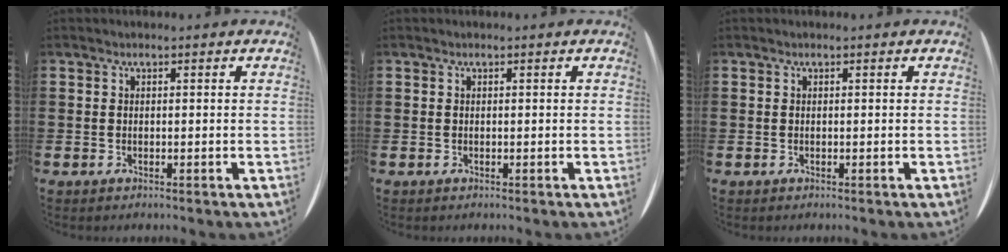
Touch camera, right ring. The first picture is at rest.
{"total": 0.0}
{"total": 0.0}